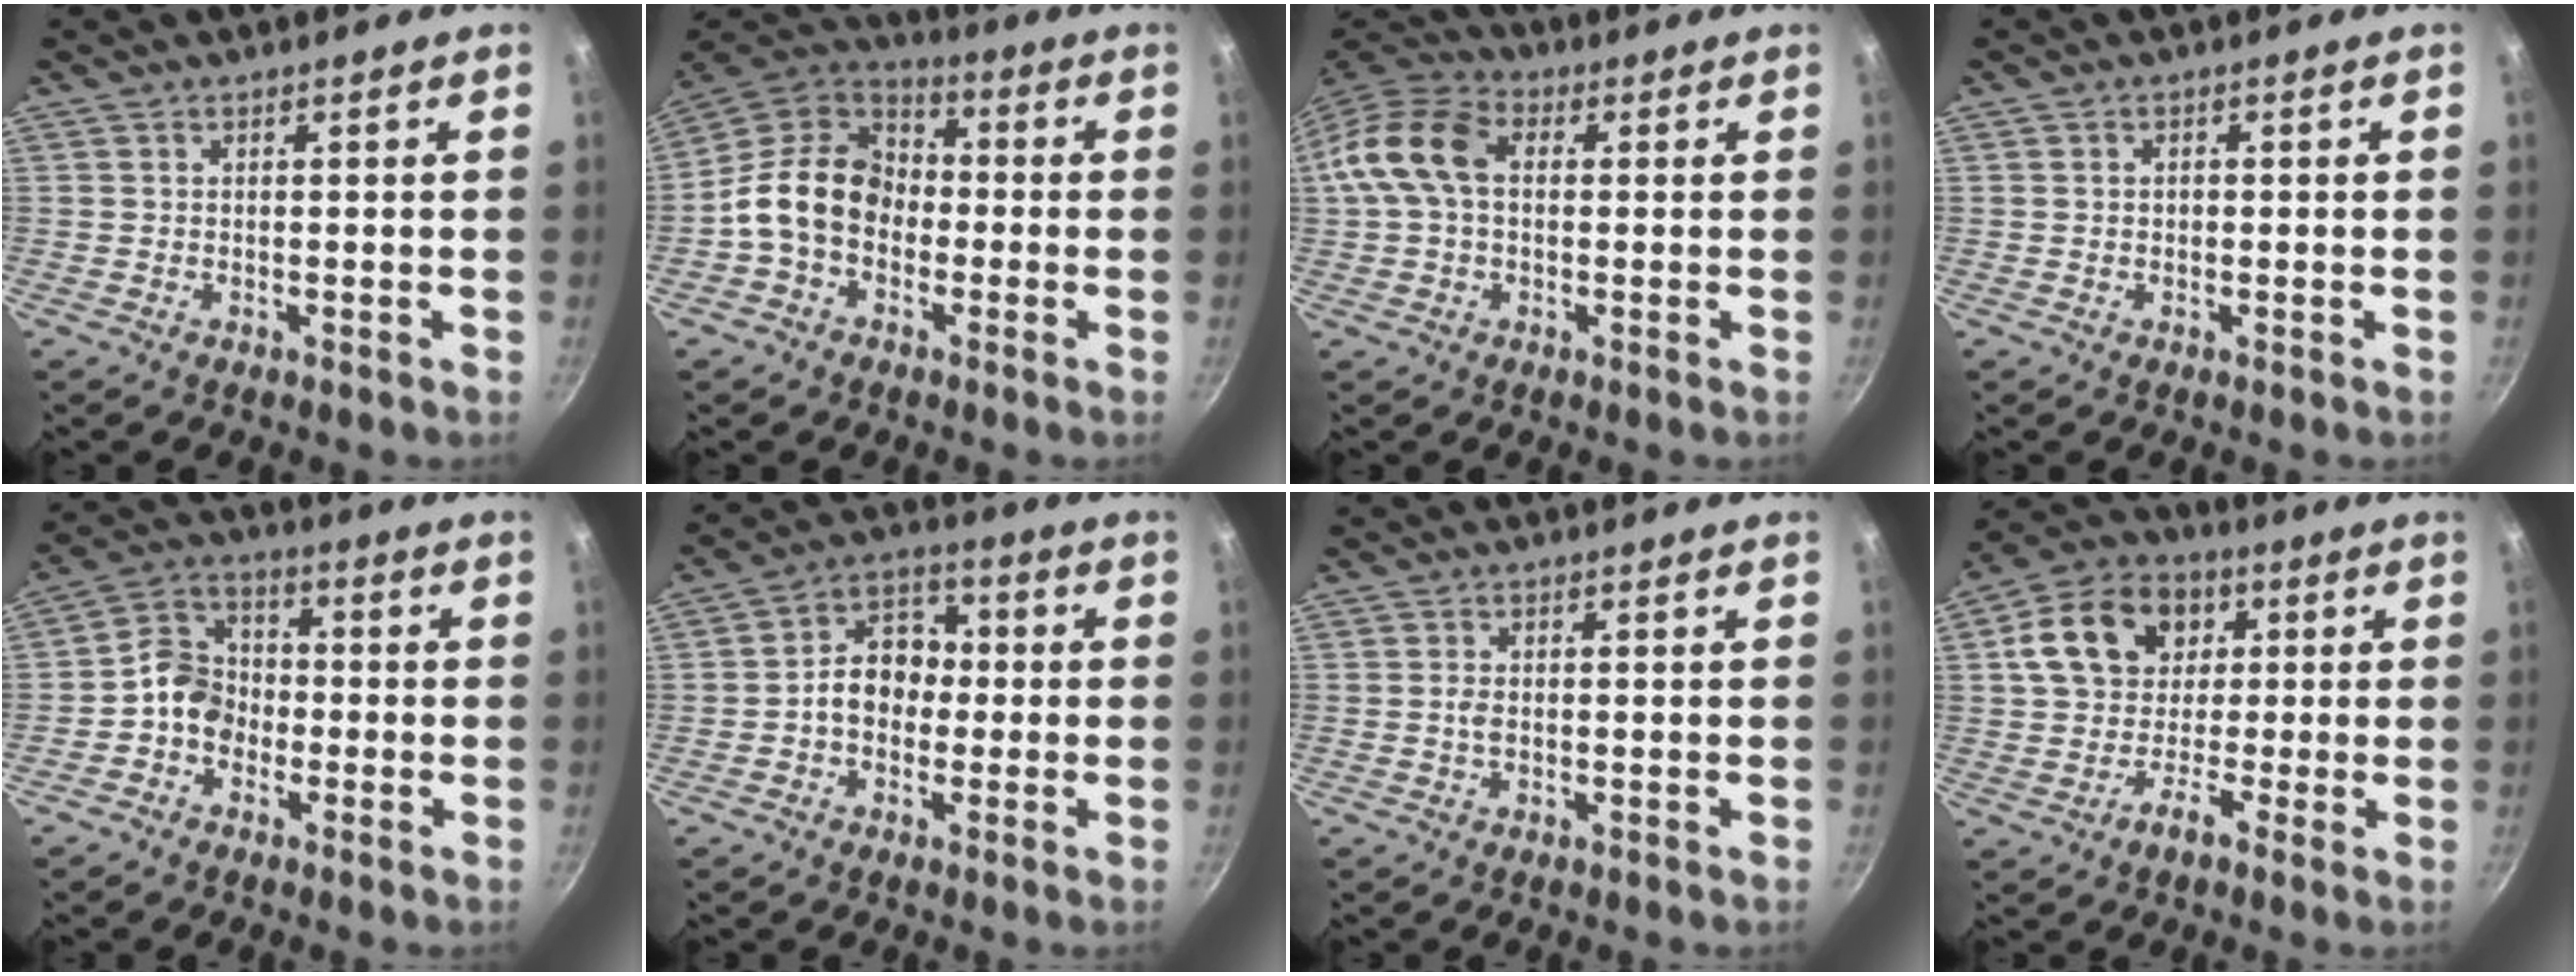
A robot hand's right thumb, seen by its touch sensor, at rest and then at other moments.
{"total": 13.9, "force": [-2.4, 10.6, 8.7], "torque": [-0.112, 0.040, -0.066]}
{"total": 11.6, "force": [1.2, 7.9, 8.4], "torque": [-0.150, 0.028, 0.005]}
{"total": 1.0, "force": [0.0, 0.8, 0.6], "torque": [-0.007, 0.004, 0.001]}
{"total": 7.5, "force": [-2.2, 6.2, 3.7], "torque": [-0.037, 0.032, -0.059]}
{"total": 9.0, "force": [-0.9, 7.0, 5.7], "torque": [-0.044, 0.031, -0.030]}
{"total": 1.5, "force": [-0.2, 0.9, 1.1], "torque": [-0.023, 0.002, -0.004]}
{"total": 12.8, "force": [1.5, 10.4, 7.3], "torque": [-0.099, 0.033, 0.009]}